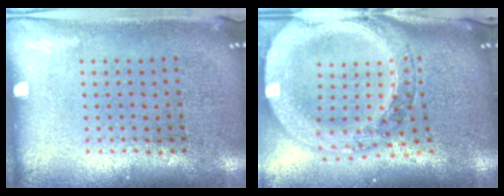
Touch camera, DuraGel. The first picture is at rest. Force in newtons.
{"total": 3.8, "press": 3.0, "slide": 2.4}